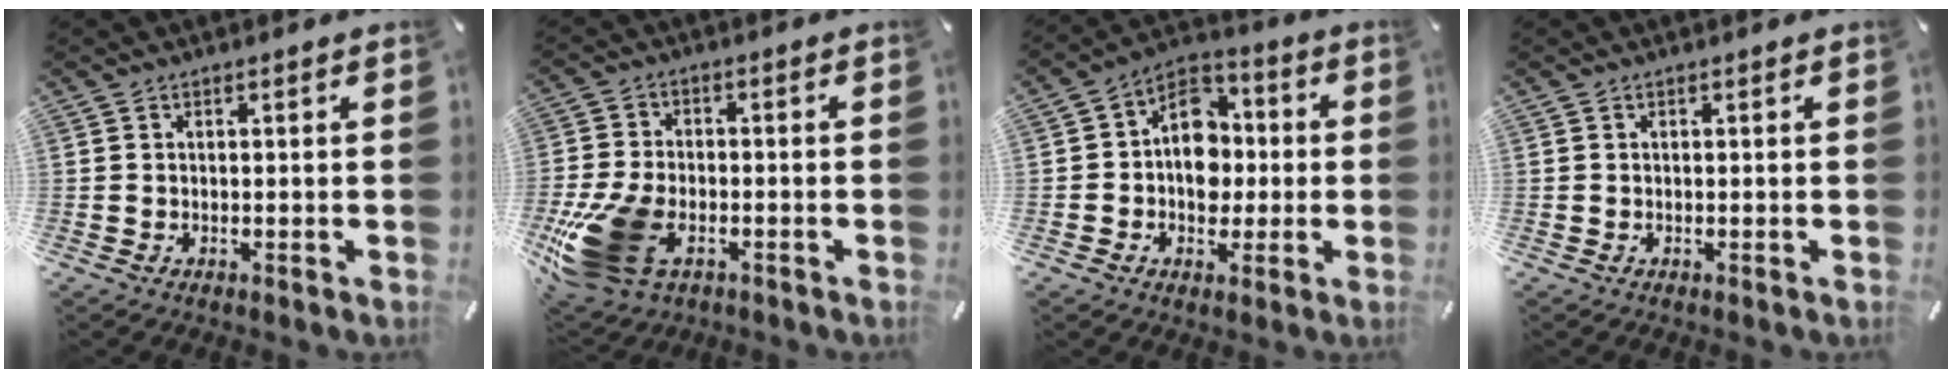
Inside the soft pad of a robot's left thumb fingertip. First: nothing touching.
{"total": 16.9, "force": [-6.4, 10.6, 11.4], "torque": [-0.240, 0.017, -0.105]}
{"total": 11.5, "force": [-1.3, 9.6, 6.3], "torque": [-0.086, 0.018, -0.022]}
{"total": 0.0}